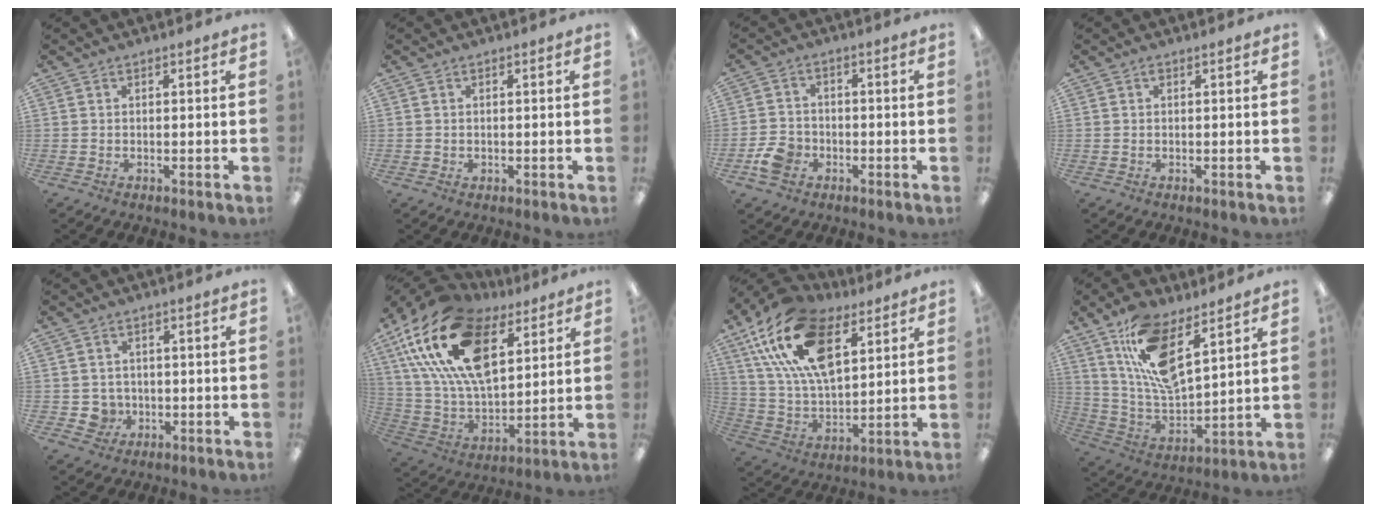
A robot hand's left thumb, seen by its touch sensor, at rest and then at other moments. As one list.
[{"total": 0.7, "force": [0.0, 0.7, 0.1], "torque": [-0.001, 0.005, -0.001]}, {"total": 6.6, "force": [-2.9, 5.1, 2.9], "torque": [-0.062, 0.016, -0.050]}, {"total": 0.5, "force": [0.2, 0.3, 0.3], "torque": [-0.008, 0.003, 0.003]}, {"total": 4.2, "force": [-0.7, 4.0, 0.9], "torque": [-0.013, 0.006, -0.011]}, {"total": 24.4, "force": [12.1, 13.1, 16.6], "torque": [-0.349, -0.048, 0.213]}, {"total": 22.4, "force": [11.0, 12.2, 15.3], "torque": [-0.316, -0.033, 0.195]}, {"total": 15.1, "force": [8.9, 6.3, 10.4], "torque": [-0.216, -0.041, 0.159]}]